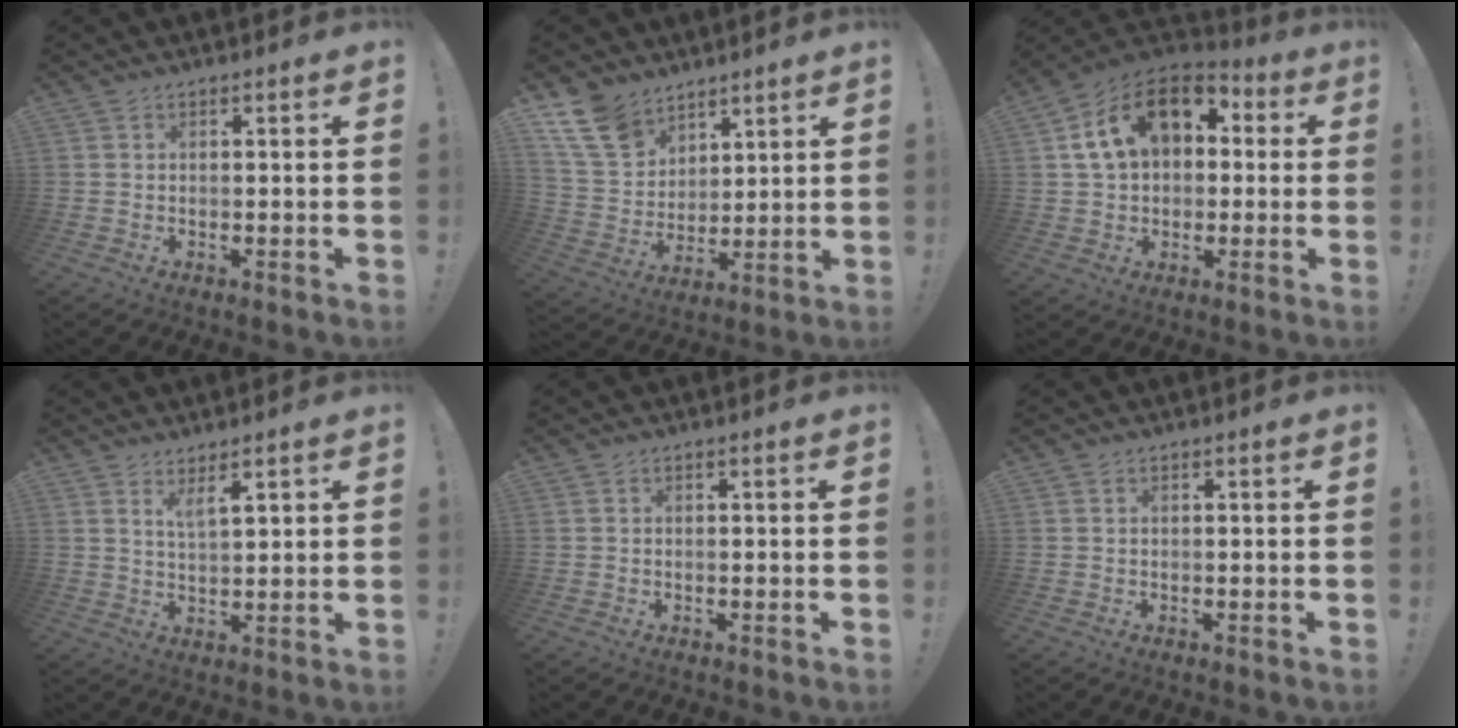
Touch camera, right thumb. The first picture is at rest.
{"total": 14.1, "force": [9.7, 8.7, 5.4], "torque": [-0.117, -0.051, 0.194]}
{"total": 18.6, "force": [5.9, 12.5, 12.4], "torque": [-0.200, 0.000, 0.108]}
{"total": 4.8, "force": [3.2, 1.0, 3.5], "torque": [-0.066, -0.016, 0.053]}
{"total": 0.0}
{"total": 0.0}